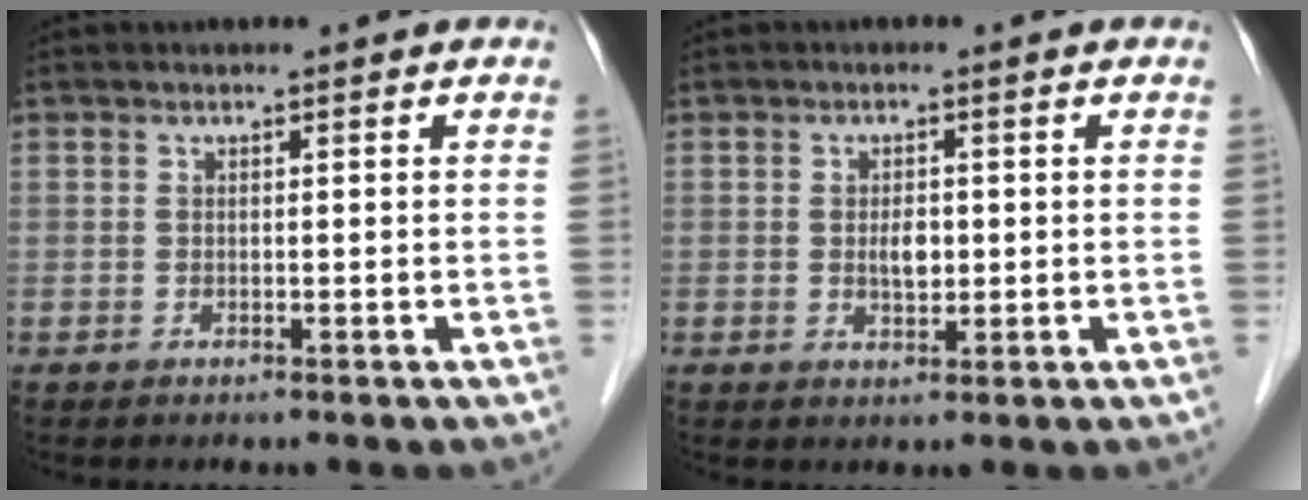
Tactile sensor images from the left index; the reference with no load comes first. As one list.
[{"total": 2.5, "force": [0.0, 1.4, 2.1], "torque": [-0.040, -0.001, 0.002]}]